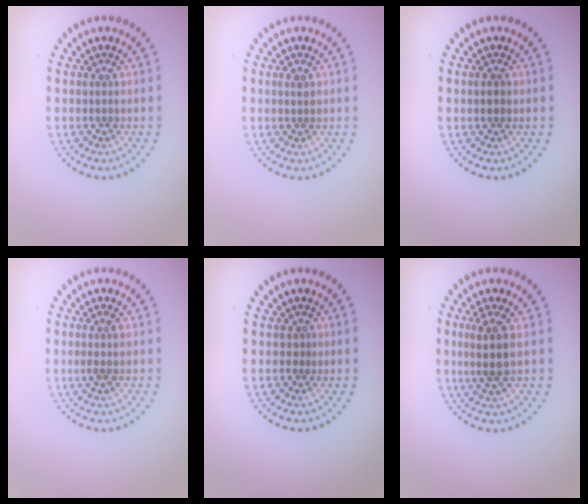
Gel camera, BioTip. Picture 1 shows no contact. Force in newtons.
{"total": 0.9, "press": 0.9, "slide": 0.0}
{"total": 1.0, "press": 1.0, "slide": 0.1}
{"total": 1.1, "press": 0.9, "slide": 0.5}
{"total": 0.6, "press": 0.2, "slide": 0.5}
{"total": 2.9, "press": 2.6, "slide": 1.4}